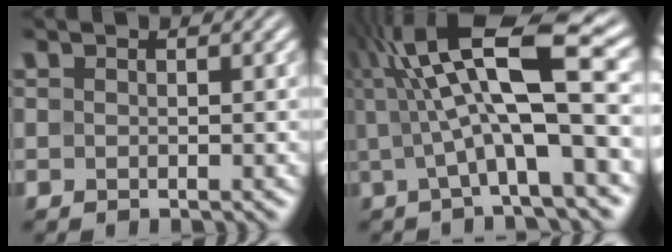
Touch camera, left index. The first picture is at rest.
{"total": 12.5, "force": [2.6, 3.0, 11.9], "torque": [-0.192, 0.019, 0.046]}